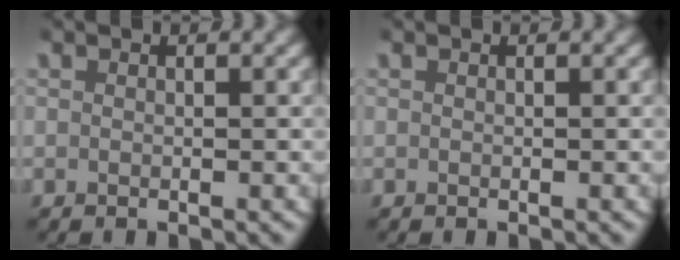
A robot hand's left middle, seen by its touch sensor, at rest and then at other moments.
{"total": 0.0}